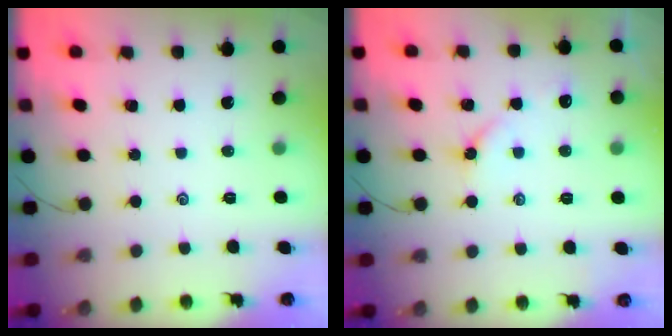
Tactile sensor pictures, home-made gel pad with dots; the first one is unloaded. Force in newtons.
{"total": 3.9, "press": 3.9, "slide": 0.5}